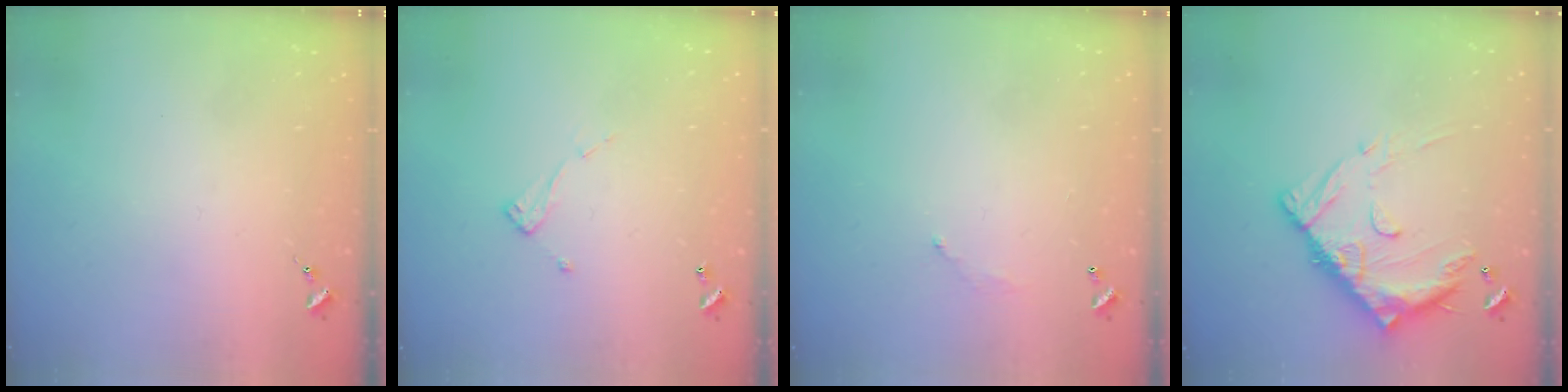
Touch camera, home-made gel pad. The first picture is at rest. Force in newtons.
{"total": 6.9, "press": 6.9, "slide": 0.3}
{"total": 5.2, "press": 5.2, "slide": 0.3}
{"total": 16.1, "press": 16.0, "slide": 1.3}